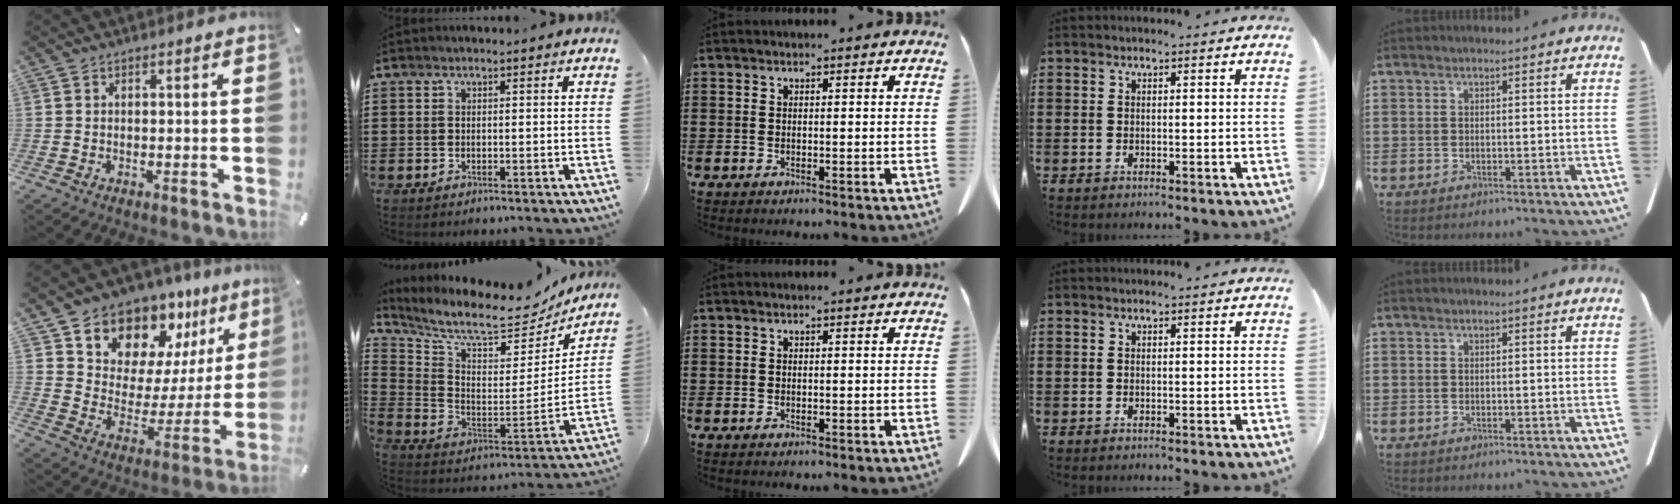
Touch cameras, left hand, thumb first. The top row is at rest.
{"thumb": {"total": 12.5, "force": [10.8, 6.3, -0.1], "torque": [-0.002, -0.130, 0.195]}, "index": {"total": 8.4, "force": [7.5, 1.1, 3.7], "torque": [-0.108, -0.062, 0.124]}}